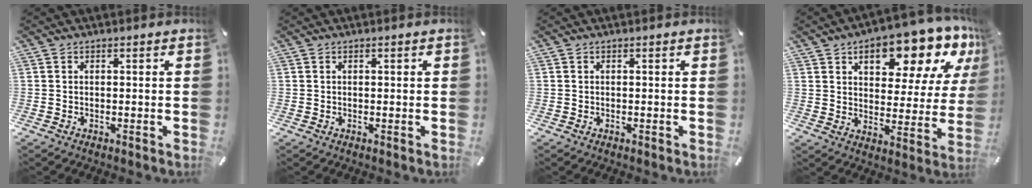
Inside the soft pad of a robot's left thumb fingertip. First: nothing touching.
{"total": 0.0}
{"total": 0.0}
{"total": 17.3, "force": [11.2, 7.9, 10.6], "torque": [-0.136, -0.069, 0.179]}